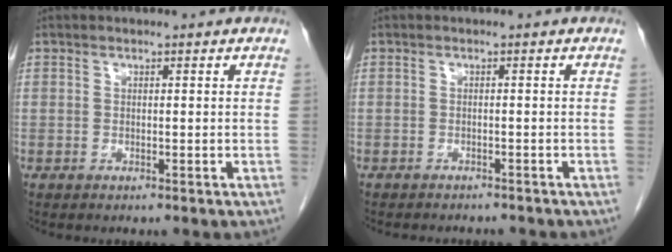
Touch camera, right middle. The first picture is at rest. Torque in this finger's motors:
{"motor_torque": [0.06, -0.05, 0.01, 0.00]}